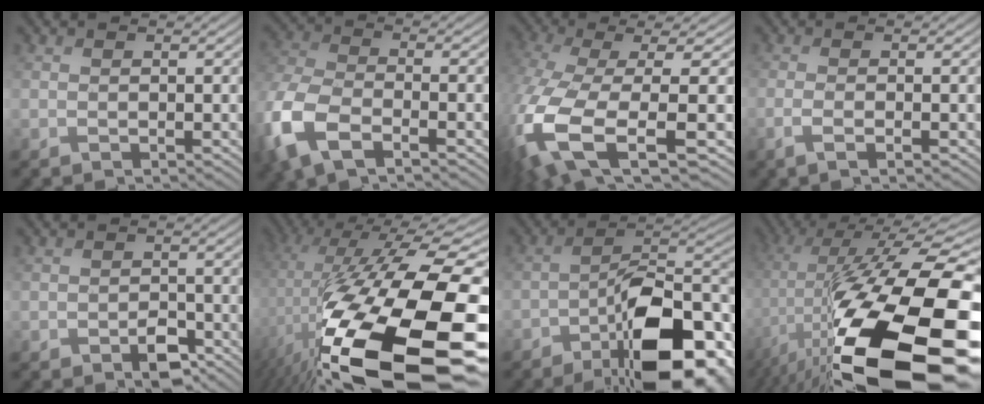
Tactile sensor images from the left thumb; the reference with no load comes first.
{"total": 10.0, "force": [-4.7, 4.8, 7.5], "torque": [-0.196, -0.018, -0.103]}
{"total": 14.5, "force": [-3.8, 5.0, 13.1], "torque": [-0.330, -0.033, -0.043]}
{"total": 2.5, "force": [-0.9, 0.1, 2.3], "torque": [-0.049, 0.004, -0.022]}
{"total": 3.2, "force": [-2.0, 1.8, 1.8], "torque": [-0.031, -0.005, -0.033]}
{"total": 22.4, "force": [-7.6, 9.5, 18.8], "torque": [-0.364, -0.025, -0.122]}
{"total": 16.2, "force": [-8.0, 7.6, 11.8], "torque": [-0.170, -0.017, -0.132]}
{"total": 22.2, "force": [-9.5, 8.6, 18.1], "torque": [-0.339, -0.018, -0.145]}